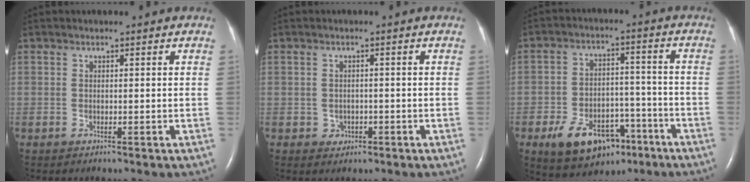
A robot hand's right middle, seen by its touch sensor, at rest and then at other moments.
{"total": 1.7, "force": [-0.6, 1.5, 0.5], "torque": [-0.008, 0.006, -0.003]}
{"total": 12.9, "force": [-7.4, 7.2, 7.7], "torque": [-0.123, 0.012, -0.108]}